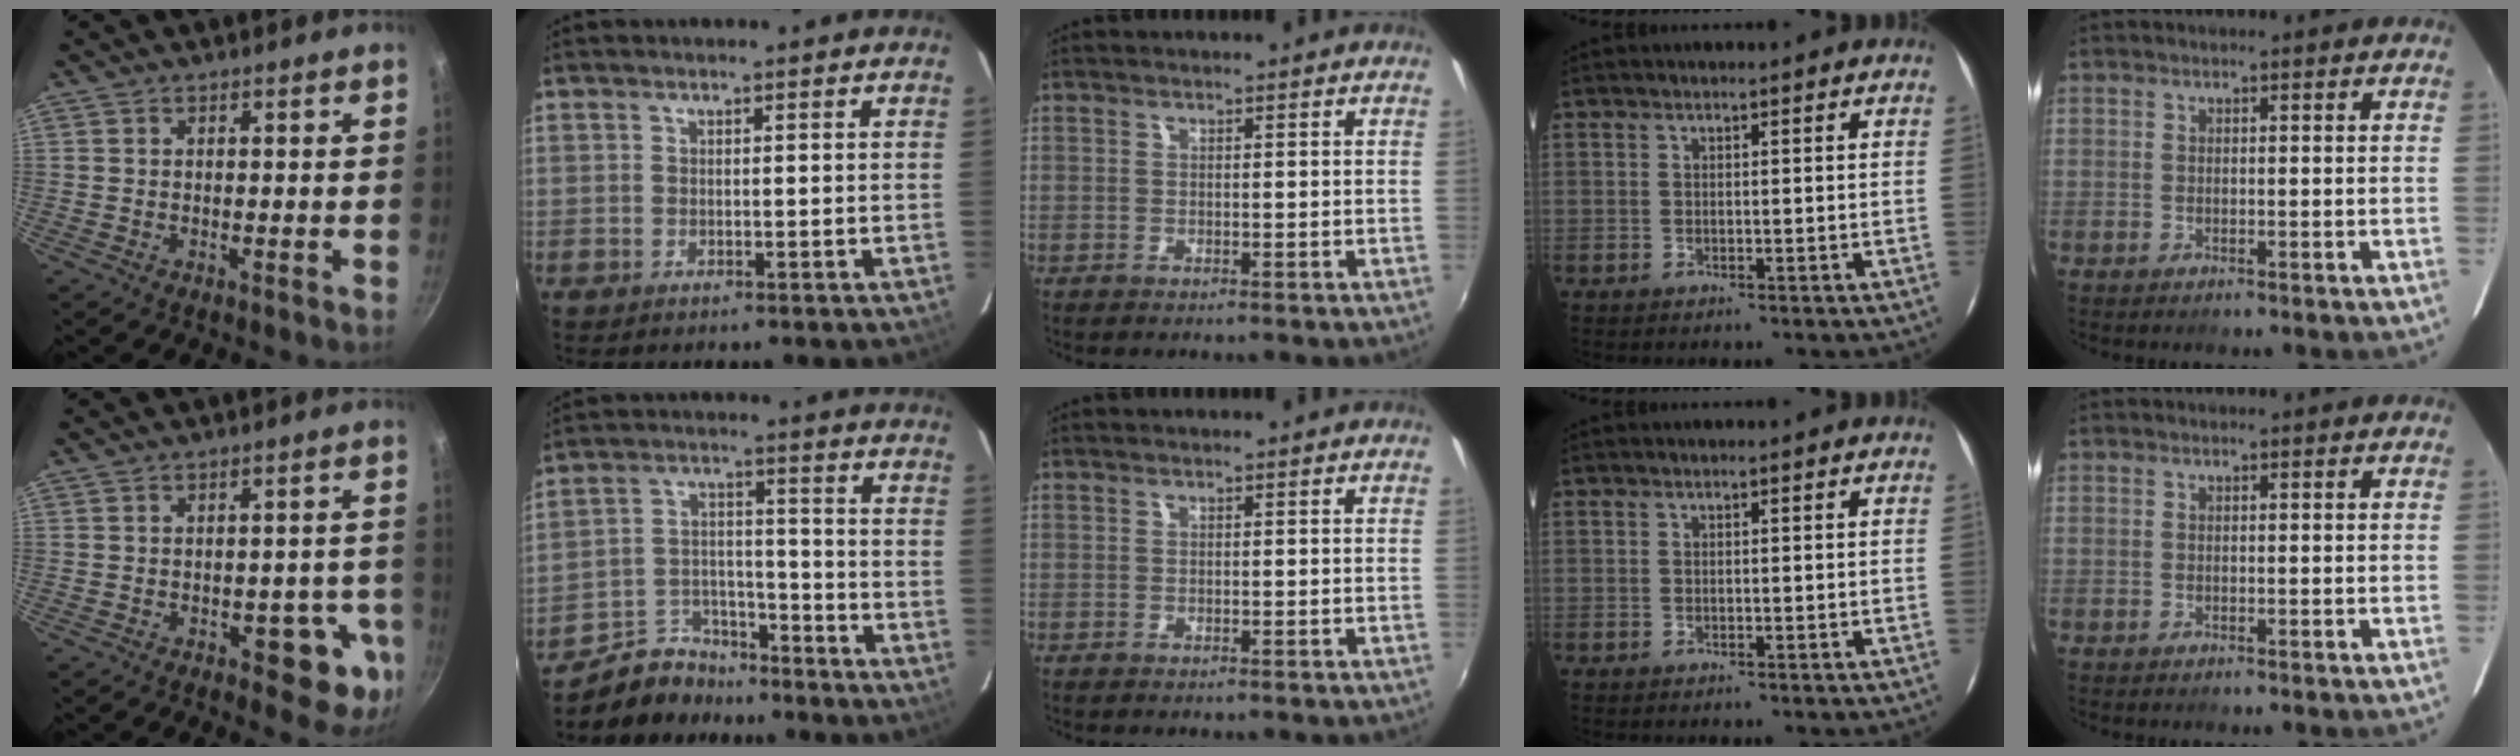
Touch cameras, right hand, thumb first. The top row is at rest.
{"thumb": {"total": 9.5, "force": [-3.3, 5.1, 7.3], "torque": [-0.035, 0.018, -0.037]}, "index": {"total": 8.9, "force": [-7.6, 4.5, 0.5], "torque": [-0.023, 0.037, -0.127]}}